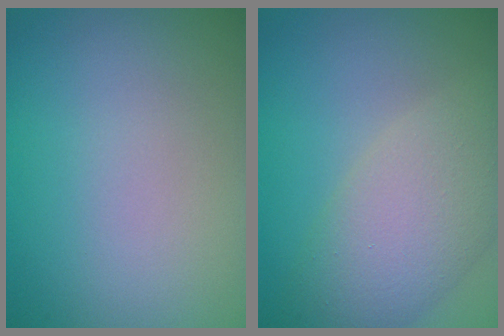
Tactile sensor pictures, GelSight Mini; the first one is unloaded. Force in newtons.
{"total": 6.5, "press": 6.5, "slide": 0.3}